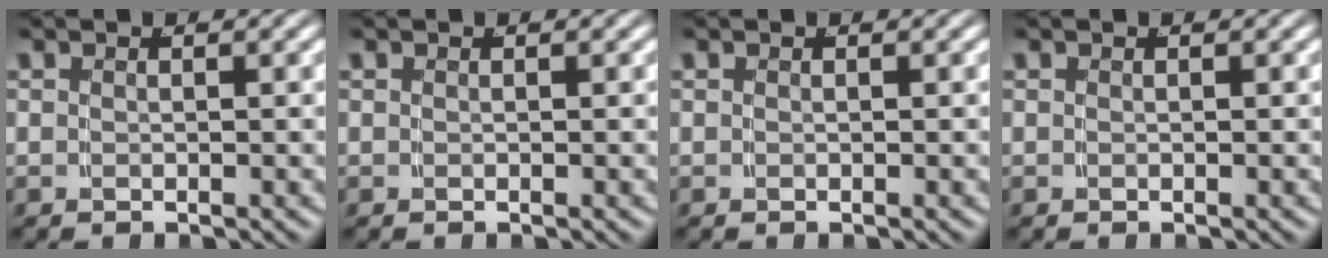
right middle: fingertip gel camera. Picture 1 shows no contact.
{"total": 0.0}
{"total": 0.0}
{"total": 0.0}